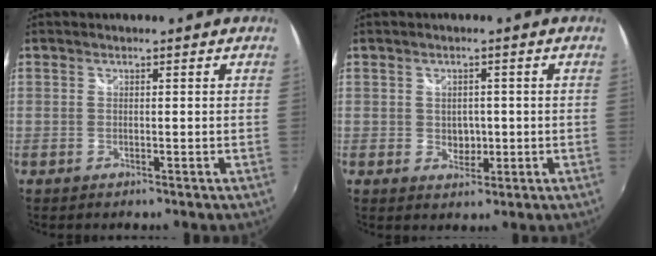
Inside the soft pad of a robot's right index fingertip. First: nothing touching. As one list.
[{"total": 3.2, "force": [-0.2, 2.7, 1.6], "torque": [-0.024, 0.001, -0.001]}]